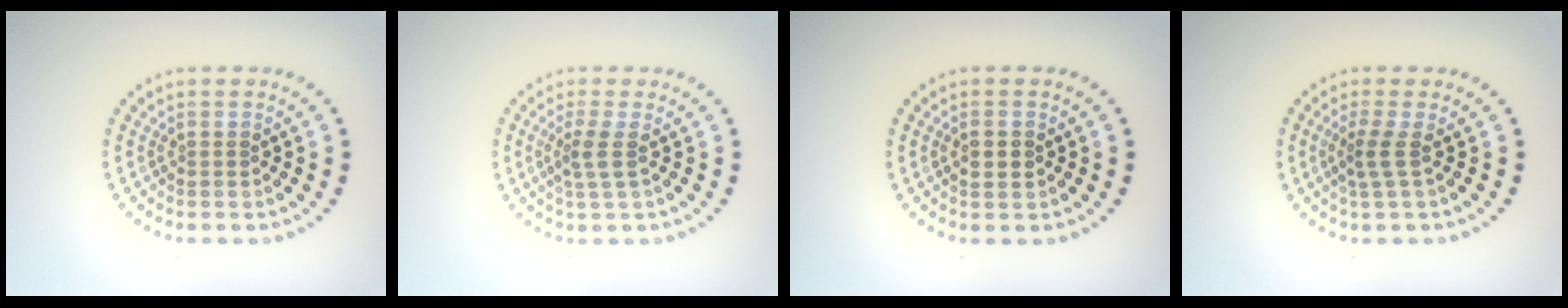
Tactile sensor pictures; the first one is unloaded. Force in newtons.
{"total": 1.7, "press": 1.3, "slide": 1.1}
{"total": 1.0, "press": 1.0, "slide": 0.0}
{"total": 1.8, "press": 1.2, "slide": 1.3}